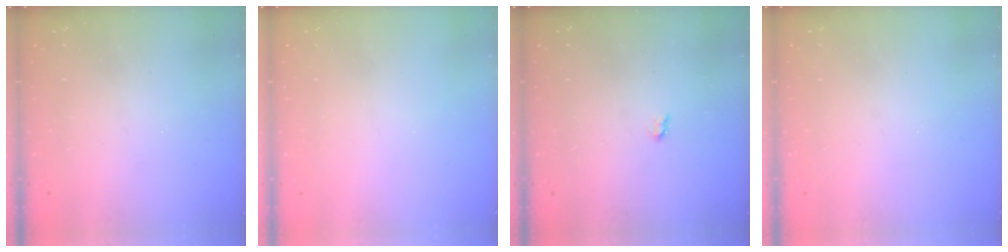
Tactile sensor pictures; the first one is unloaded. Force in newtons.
{"total": 0.0}
{"total": 1.7, "press": 1.6, "slide": 0.3}
{"total": 0.0}